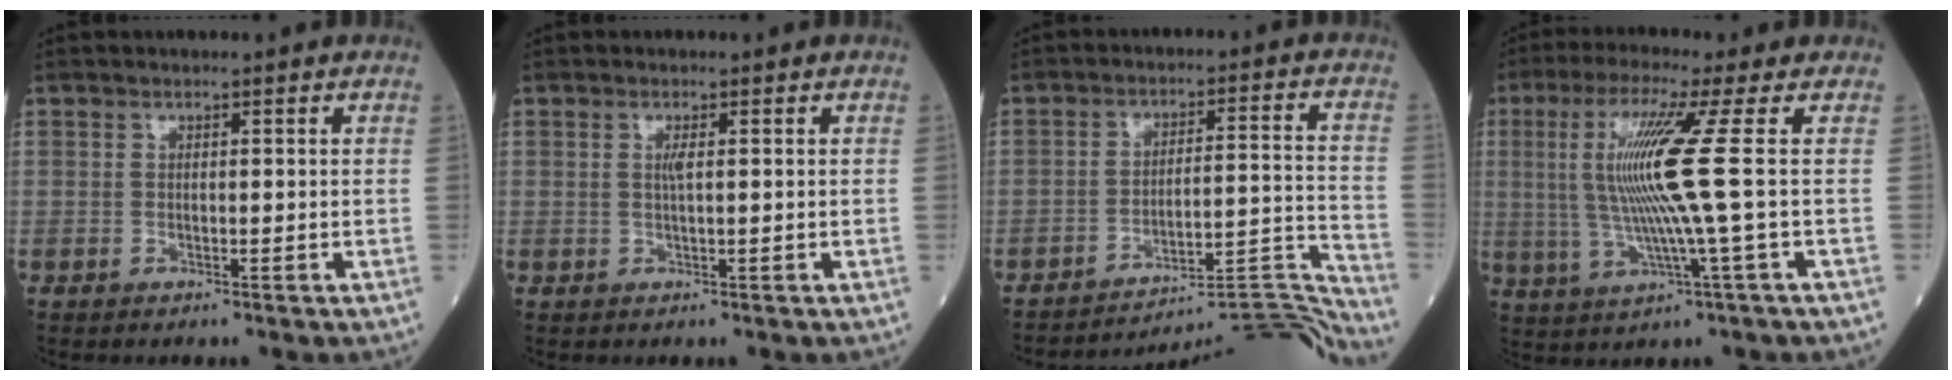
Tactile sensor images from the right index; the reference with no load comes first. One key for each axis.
{"total": 1.2, "fx": 0.3, "fy": 0.0, "fz": 1.2, "tx": -0.029, "ty": -0.001, "tz": 0.003}
{"total": 15.7, "fx": -15.4, "fy": -2.6, "fz": 2.0, "tx": 0.005, "ty": 0.039, "tz": -0.220}
{"total": 10.9, "fx": 1.2, "fy": -2.0, "fz": 10.7, "tx": -0.220, "ty": 0.001, "tz": 0.022}